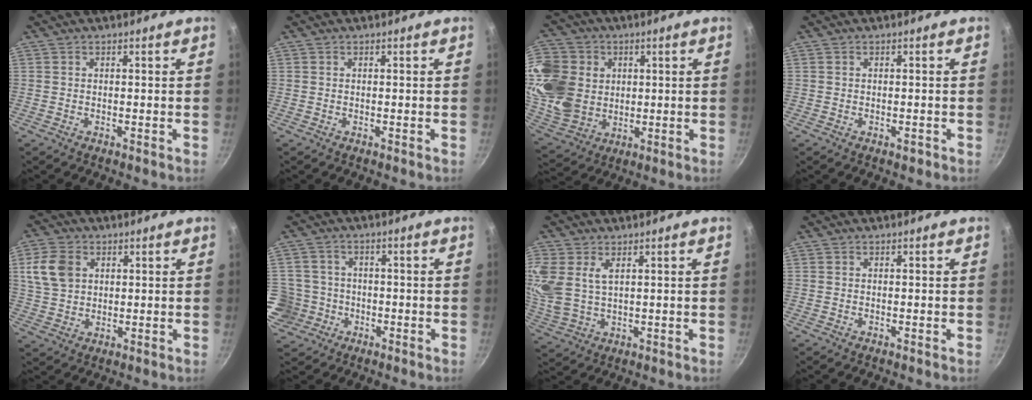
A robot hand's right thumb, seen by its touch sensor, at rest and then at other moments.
{"total": 0.0}
{"total": 21.1, "force": [4.3, 17.5, 11.1], "torque": [-0.233, -0.010, 0.094]}
{"total": 1.0, "force": [-0.5, 0.6, 0.6], "torque": [-0.007, 0.004, -0.005]}
{"total": 8.8, "force": [2.6, 6.6, 5.1], "torque": [-0.087, 0.003, 0.052]}
{"total": 9.0, "force": [-2.6, 8.3, 2.2], "torque": [-0.032, 0.028, -0.045]}
{"total": 11.1, "force": [3.9, 6.9, 7.7], "torque": [-0.180, -0.001, 0.088]}
{"total": 0.0}